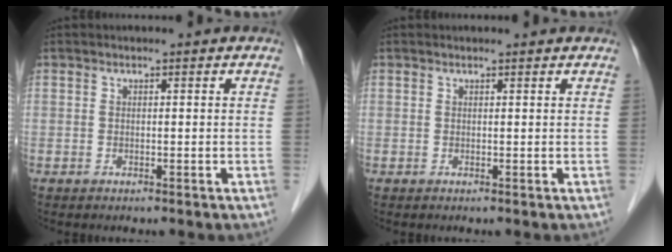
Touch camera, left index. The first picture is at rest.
{"total": 1.5, "force": [1.4, 0.1, 0.4], "torque": [-0.010, 0.011, 0.017]}